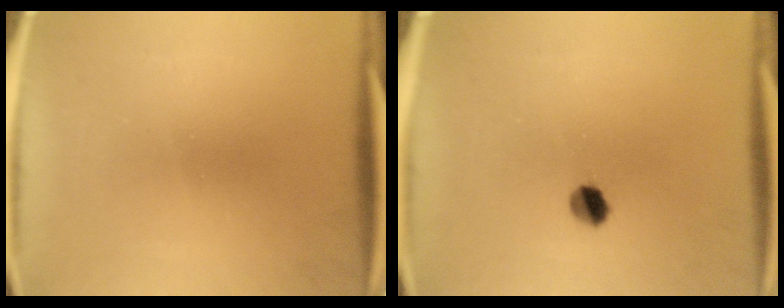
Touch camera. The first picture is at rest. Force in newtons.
{"total": 3.5}